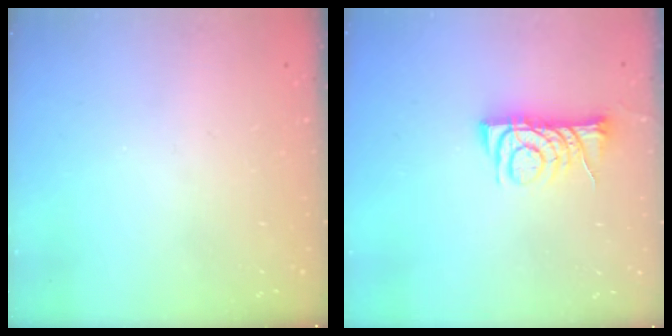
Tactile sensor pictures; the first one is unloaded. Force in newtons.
{"total": 7.6, "press": 7.6, "slide": 0.4}